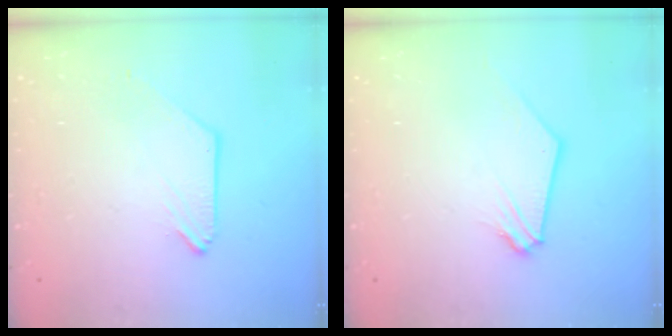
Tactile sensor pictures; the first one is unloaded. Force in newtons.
{"total": 0.7, "press": 0.7, "slide": 0.1}